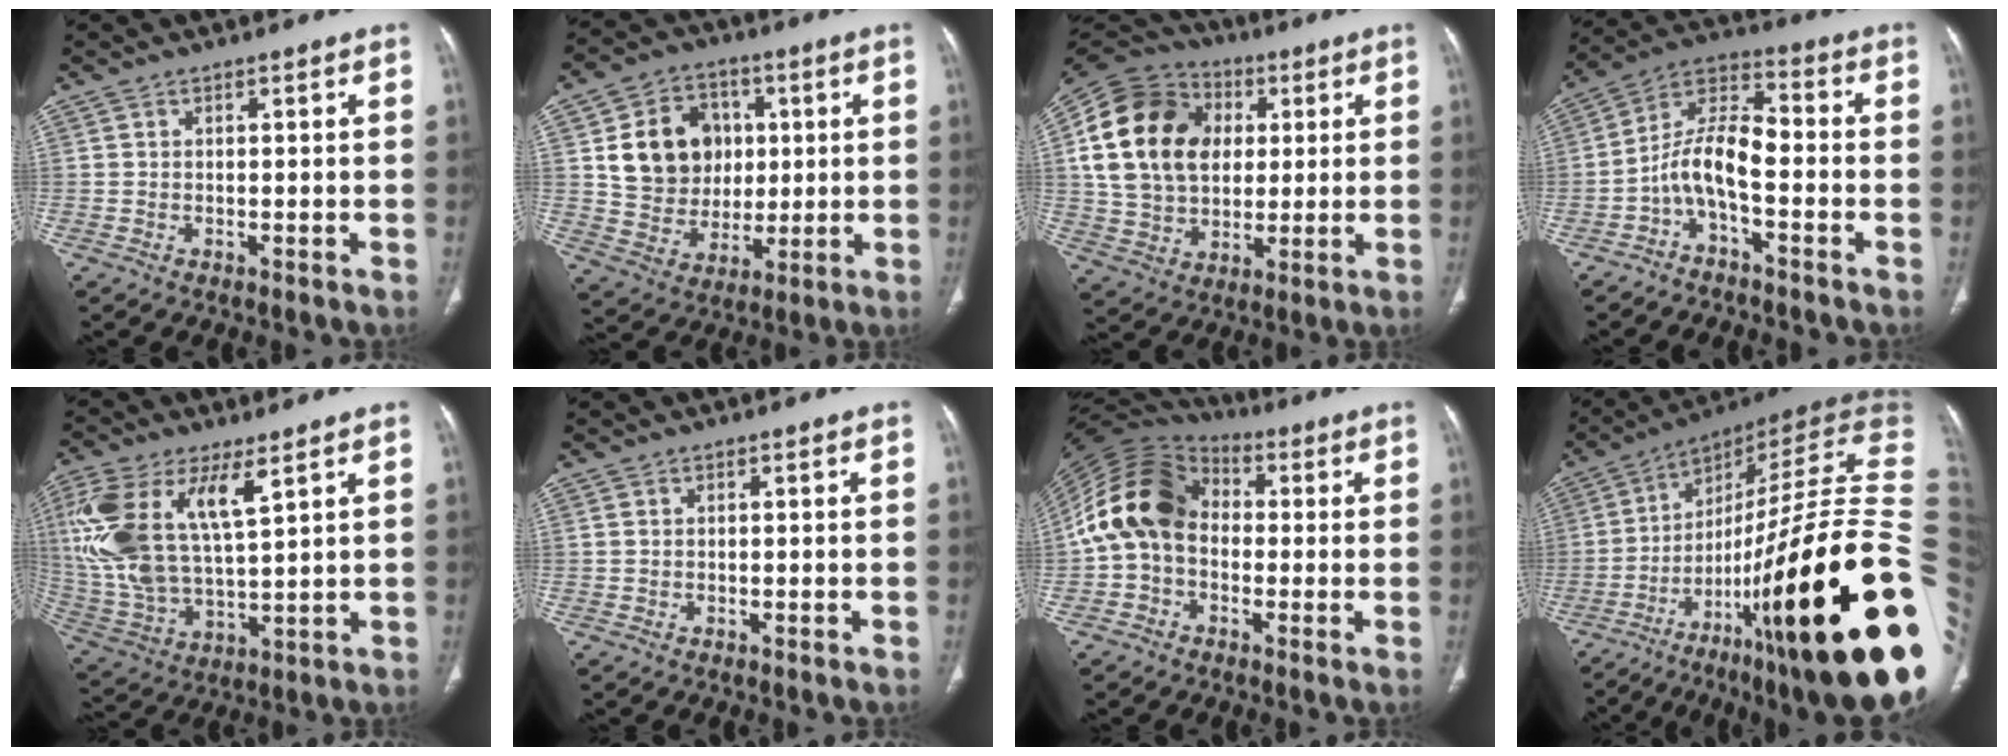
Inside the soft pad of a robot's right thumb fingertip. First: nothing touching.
{"total": 15.0, "force": [3.1, 12.6, 7.4], "torque": [-0.085, -0.001, 0.064]}
{"total": 22.3, "force": [4.7, 16.5, 14.3], "torque": [-0.261, 0.016, 0.086]}
{"total": 9.3, "force": [-3.2, 3.8, 7.9], "torque": [-0.149, 0.063, -0.071]}
{"total": 19.3, "force": [7.4, 8.4, 15.8], "torque": [-0.339, -0.019, 0.149]}
{"total": 0.6, "force": [0.1, 0.4, 0.3], "torque": [-0.008, 0.004, 0.003]}
{"total": 15.3, "force": [0.2, 11.2, 10.4], "torque": [-0.188, 0.039, -0.011]}
{"total": 42.3, "force": [-8.8, 9.9, 40.2], "torque": [-0.515, 0.060, -0.135]}